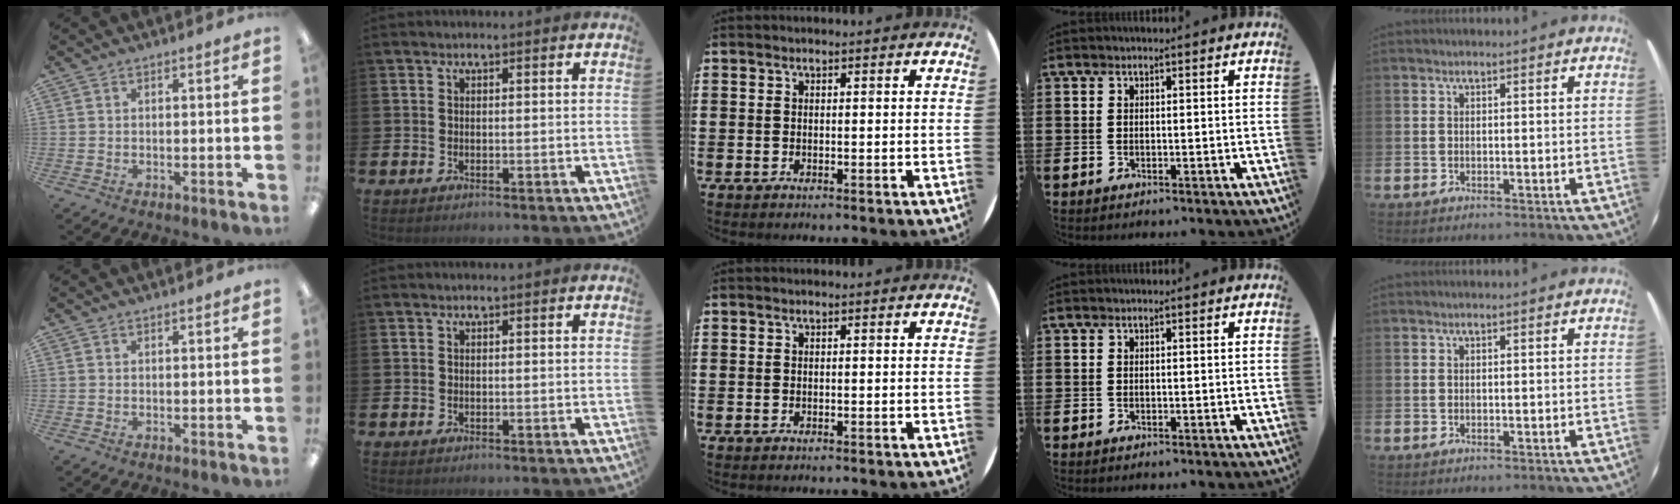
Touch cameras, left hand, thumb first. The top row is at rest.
{}